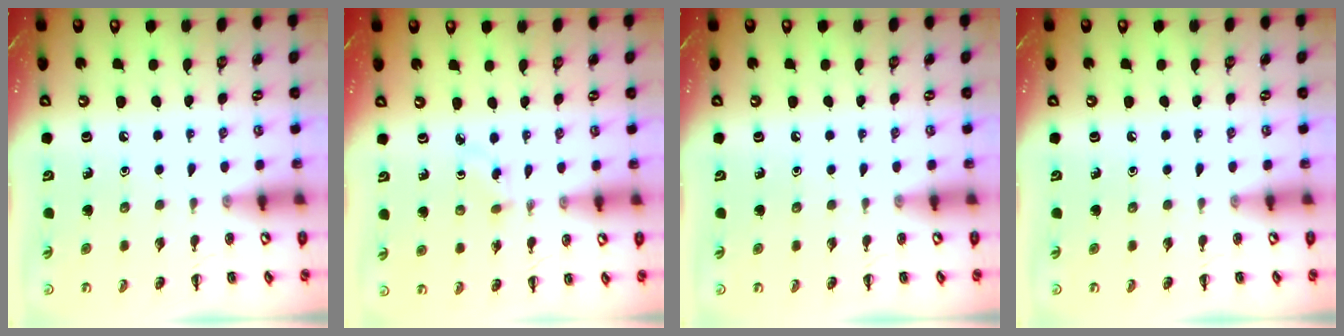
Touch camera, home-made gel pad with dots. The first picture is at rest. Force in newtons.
{"total": 2.8, "press": 2.5, "slide": 1.2}
{"total": 0.0}
{"total": 0.0}